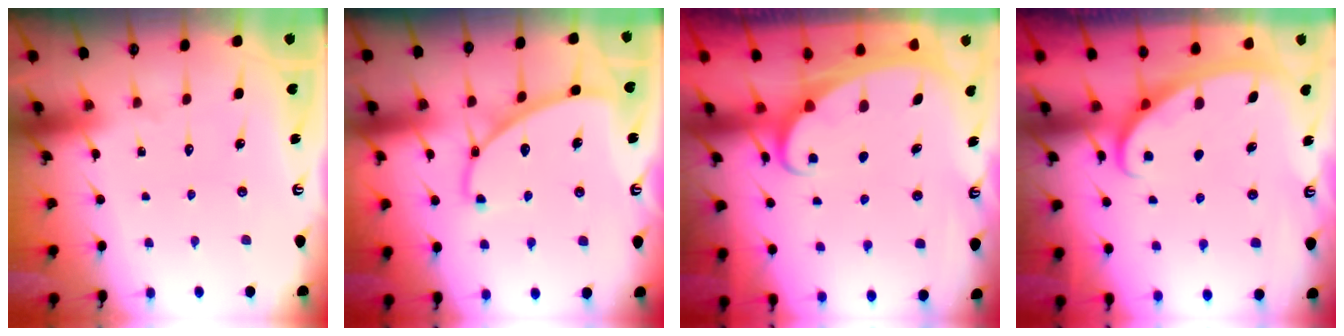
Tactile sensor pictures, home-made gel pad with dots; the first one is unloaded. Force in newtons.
{"total": 8.2, "press": 8.1, "slide": 0.6}
{"total": 2.2, "press": 2.1, "slide": 0.2}
{"total": 2.8, "press": 2.8, "slide": 0.4}